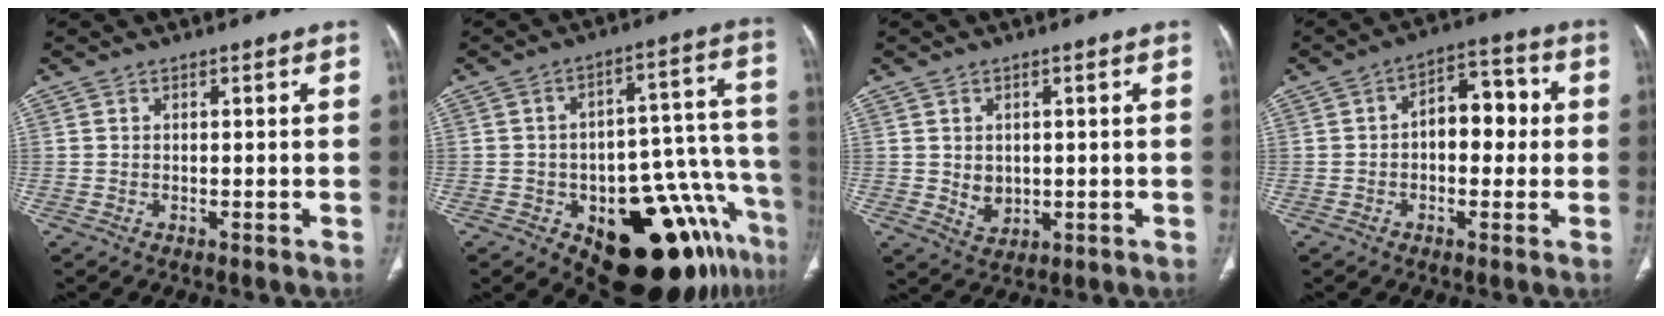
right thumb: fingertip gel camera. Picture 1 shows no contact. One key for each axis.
{"total": 23.1, "fx": -12.4, "fy": 9.4, "fz": 17.0, "tx": -0.132, "ty": 0.094, "tz": -0.162}
{"total": 3.9, "fx": 0.1, "fy": 3.2, "fz": 2.3, "tx": -0.025, "ty": -0.008, "tz": 0.016}
{"total": 8.6, "fx": 0.2, "fy": 5.2, "fz": 6.8, "tx": -0.064, "ty": 0.029, "tz": -0.007}